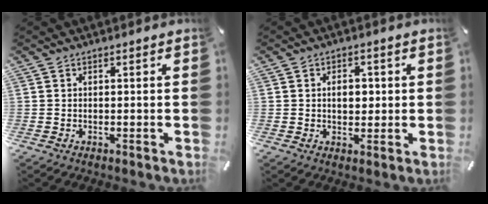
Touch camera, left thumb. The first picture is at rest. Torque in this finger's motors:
{"motor_torque": [-0.27, 0.54, 0.39, 0.12, 0.02]}